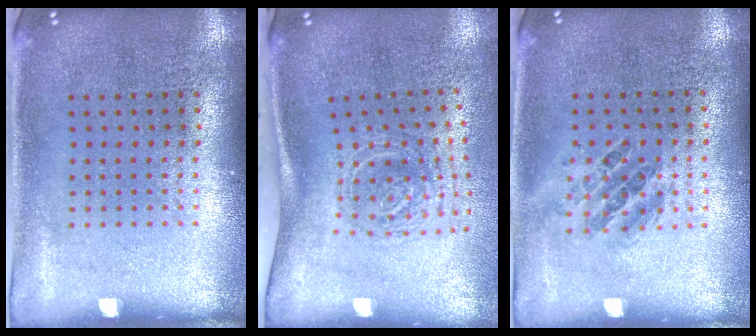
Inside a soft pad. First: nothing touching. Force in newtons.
{"total": 1.9, "press": 1.3, "slide": 1.4}
{"total": 1.0, "press": 0.9, "slide": 0.4}